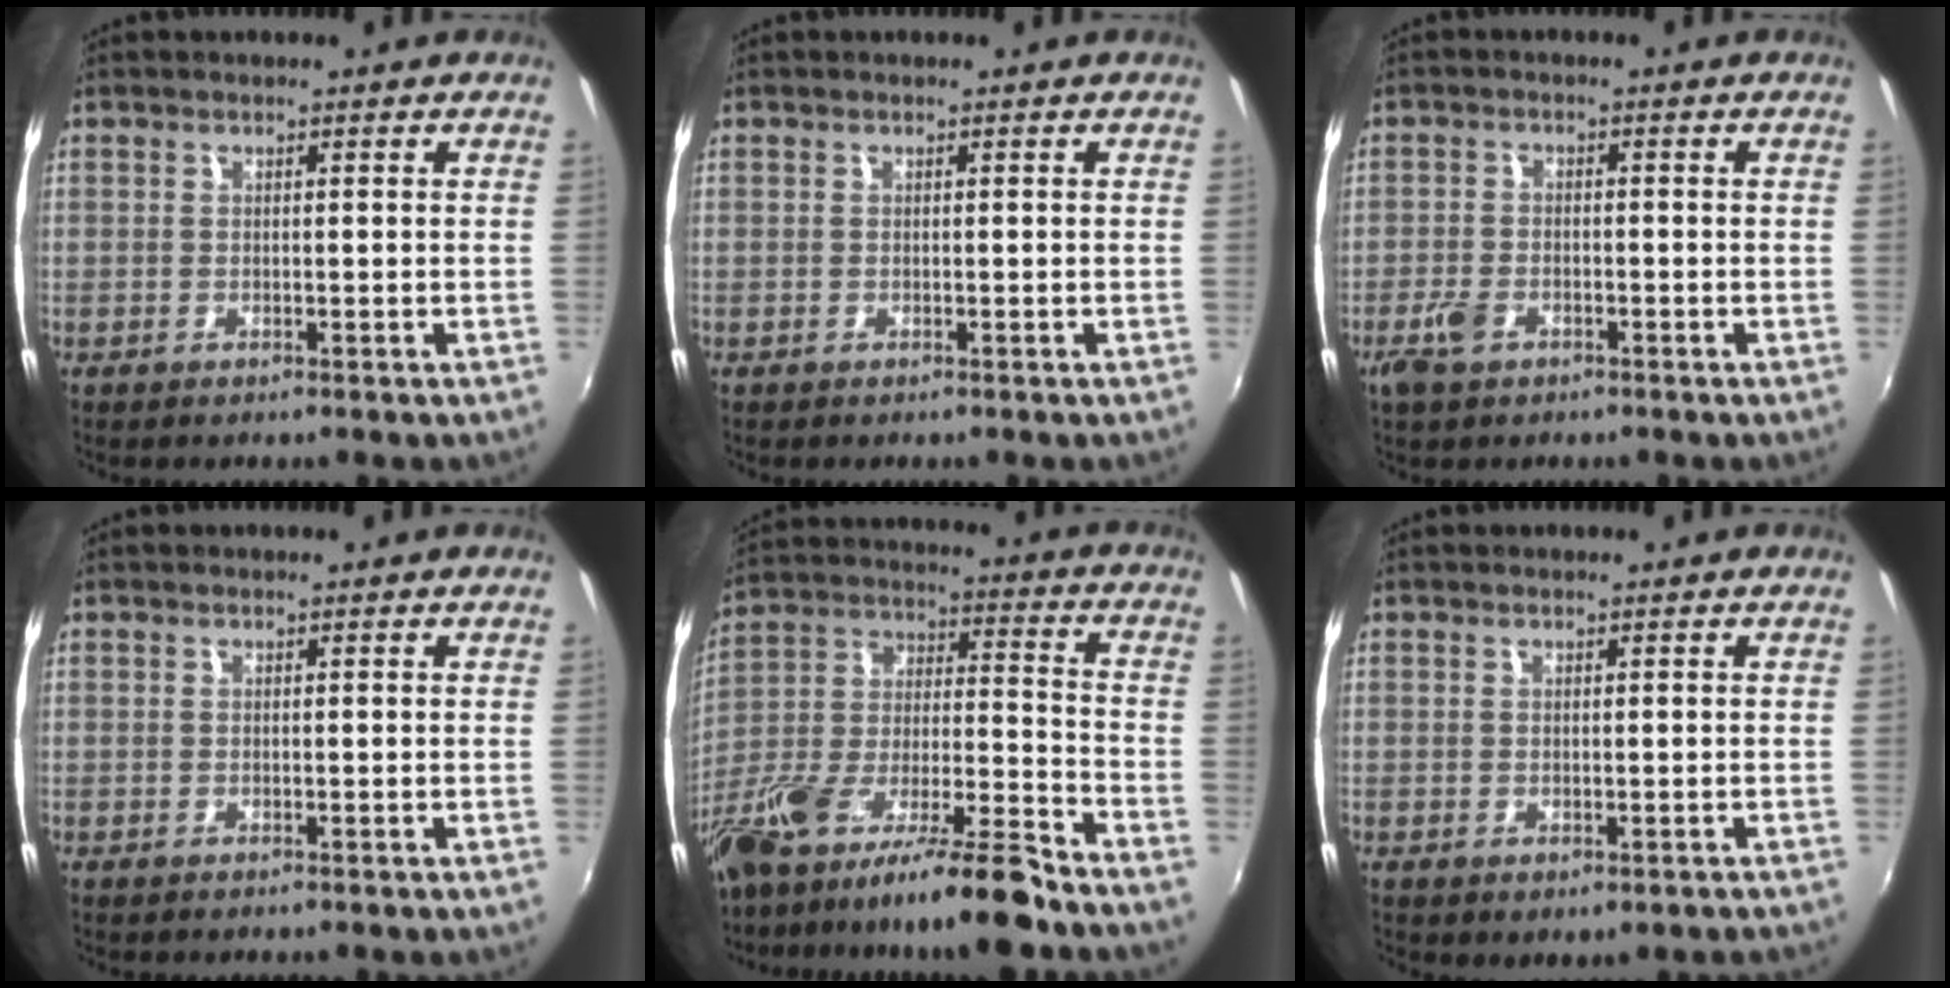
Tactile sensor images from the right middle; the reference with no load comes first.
{"total": 0.0}
{"total": 4.5, "force": [-2.8, 2.6, 2.5], "torque": [-0.063, -0.004, -0.053]}
{"total": 0.0}
{"total": 18.6, "force": [-13.8, 2.2, 12.2], "torque": [-0.224, -0.024, -0.247]}
{"total": 1.0, "force": [-0.1, 0.6, 0.8], "torque": [-0.013, -0.005, 0.001]}